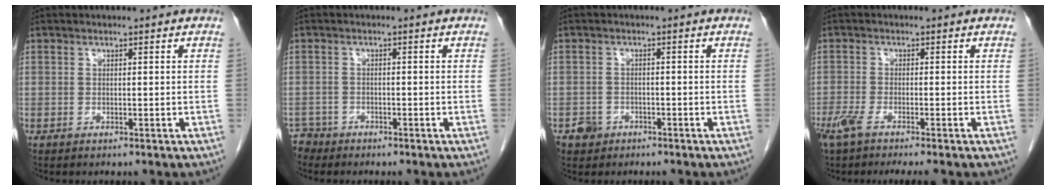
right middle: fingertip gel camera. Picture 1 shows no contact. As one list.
[{"total": 2.0, "force": [-1.8, 0.6, -0.7], "torque": [0.013, -0.002, -0.037]}, {"total": 2.5, "force": [-1.5, 1.9, 0.3], "torque": [-0.007, 0.008, -0.022]}, {"total": 5.8, "force": [-4.4, 0.5, 3.7], "torque": [-0.062, -0.013, -0.076]}]